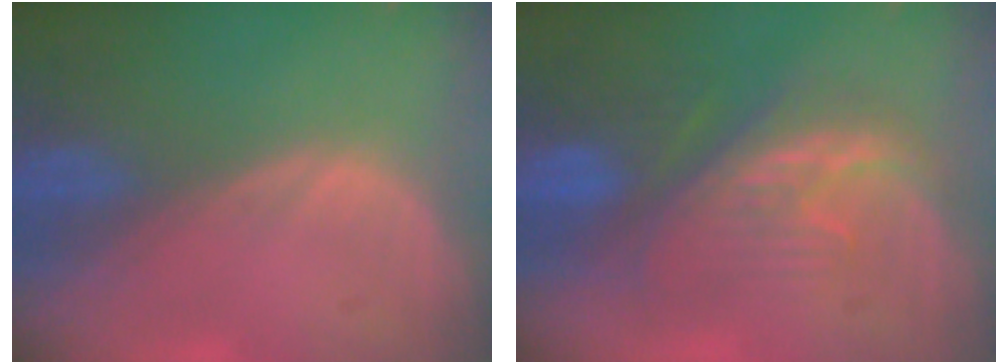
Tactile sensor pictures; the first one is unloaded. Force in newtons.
{"total": 8.5, "press": 8.2, "slide": 2.3}